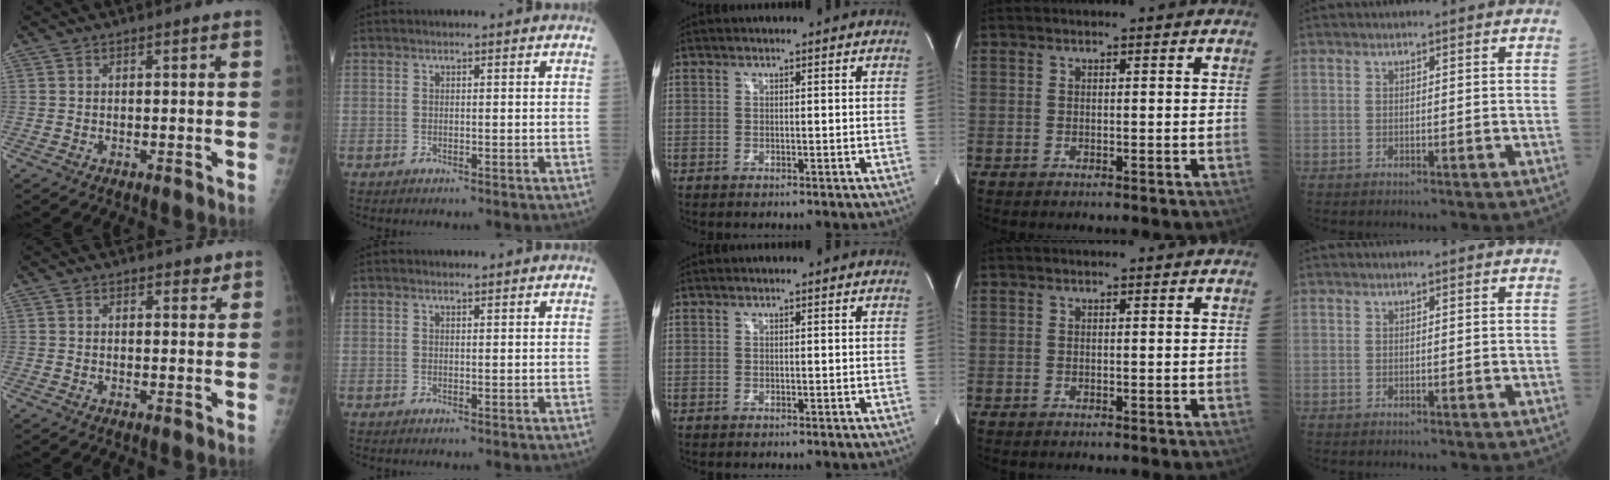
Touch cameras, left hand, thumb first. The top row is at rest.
{"thumb": {"total": 1.9, "force": [1.4, 1.0, 0.7], "torque": [0.007, -0.008, 0.016]}, "index": {"total": 0.6, "force": [0.5, 0.2, 0.3], "torque": [-0.013, 0.003, 0.009]}}